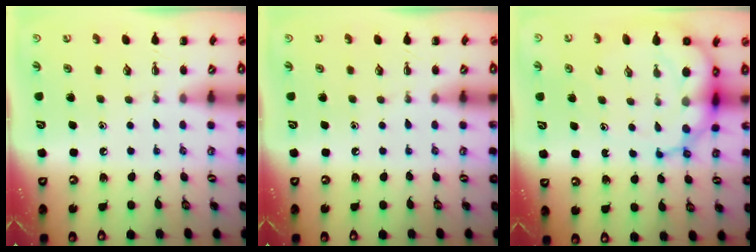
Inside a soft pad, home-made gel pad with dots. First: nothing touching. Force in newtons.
{"total": 0.0}
{"total": 11.8, "press": 11.4, "slide": 3.0}